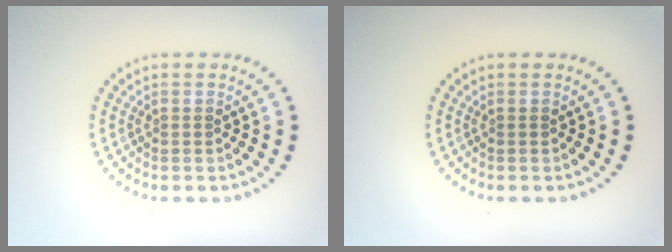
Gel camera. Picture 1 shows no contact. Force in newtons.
{"total": 0.0}